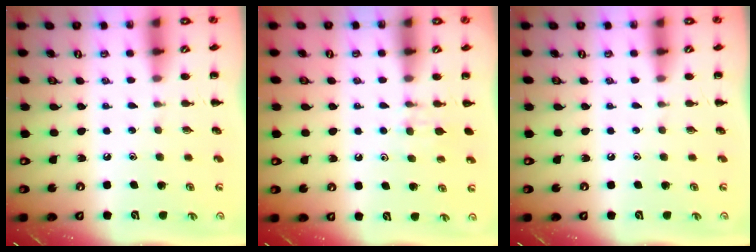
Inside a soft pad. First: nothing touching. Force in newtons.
{"total": 5.7, "press": 5.4, "slide": 2.0}
{"total": 0.0}